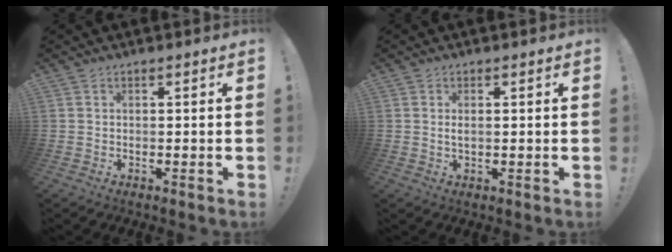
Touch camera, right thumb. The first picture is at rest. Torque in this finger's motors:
{"motor_torque": [-0.04, -0.13, 0.10, 0.10, 0.07]}